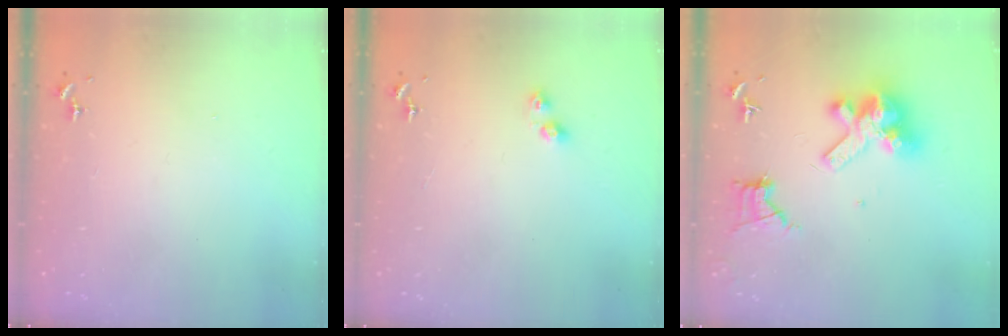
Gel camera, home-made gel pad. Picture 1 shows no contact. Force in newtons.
{"total": 4.6, "press": 4.6, "slide": 0.0}
{"total": 14.4, "press": 14.3, "slide": 1.5}